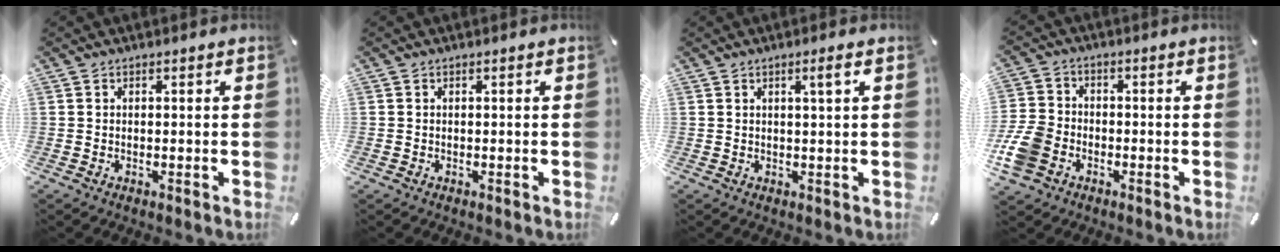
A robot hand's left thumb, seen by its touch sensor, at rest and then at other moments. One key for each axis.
{"total": 0.0}
{"total": 2.5, "fx": 1.2, "fy": -0.1, "fz": 2.2, "tx": -0.045, "ty": 0.000, "tz": 0.018}
{"total": 10.4, "fx": -3.9, "fy": 8.6, "fz": 4.3, "tx": -0.103, "ty": 0.033, "tz": -0.072}